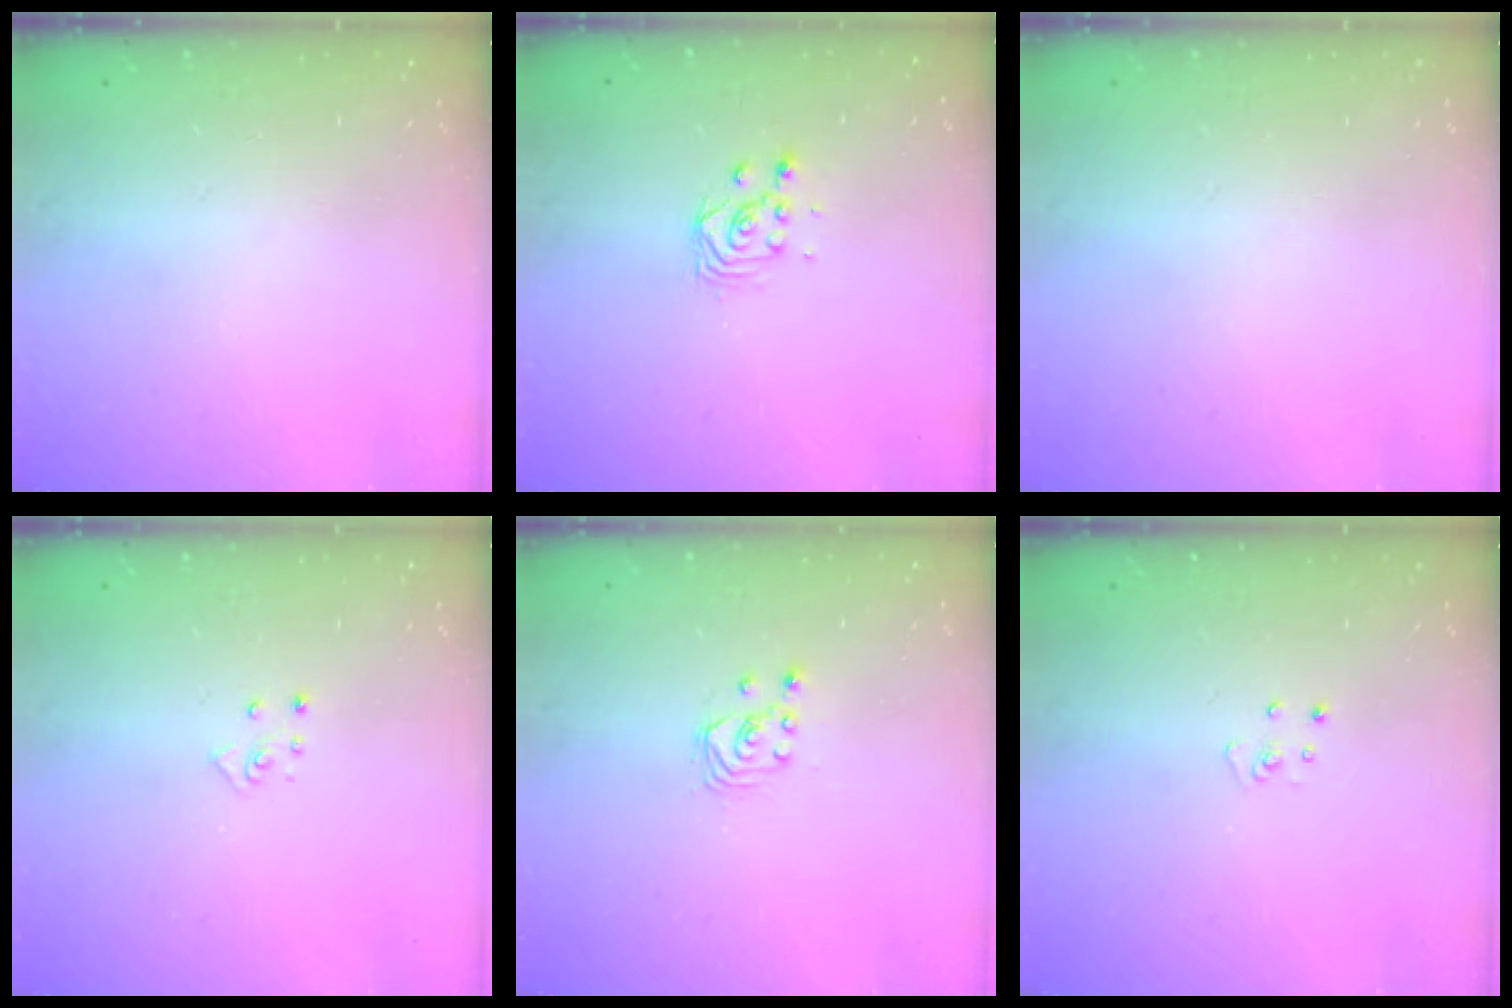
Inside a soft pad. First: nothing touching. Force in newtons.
{"total": 2.8, "press": 2.8, "slide": 0.3}
{"total": 0.0}
{"total": 4.1, "press": 4.1, "slide": 0.4}
{"total": 2.1, "press": 2.1, "slide": 0.3}
{"total": 3.0, "press": 3.0, "slide": 0.3}